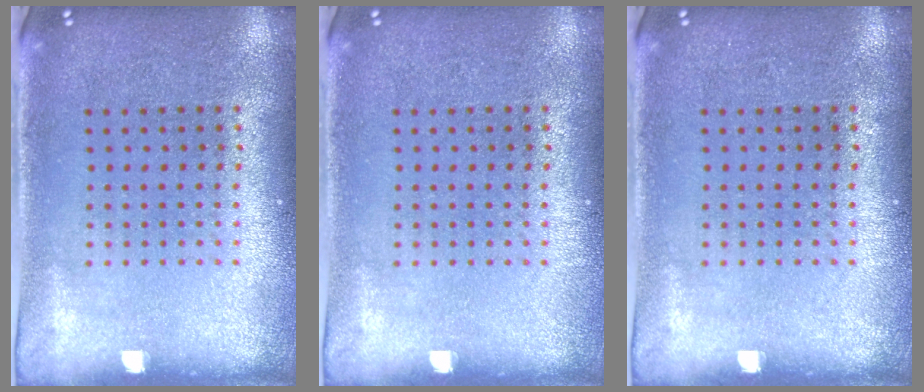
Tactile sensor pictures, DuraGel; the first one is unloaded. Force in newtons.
{"total": 0.0}
{"total": 0.0}